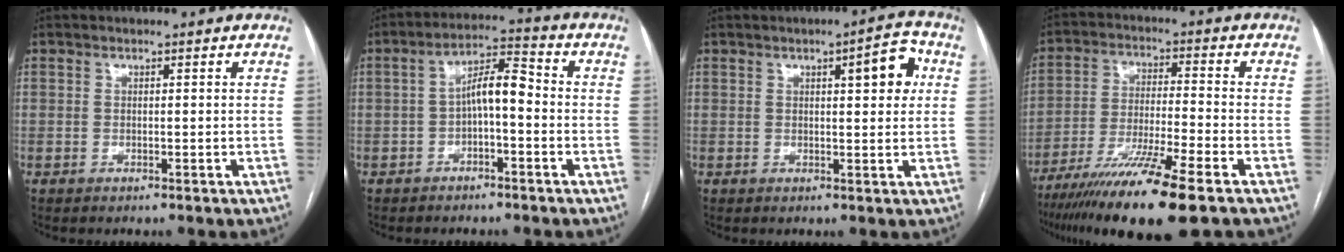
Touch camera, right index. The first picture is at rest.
{"total": 6.4, "force": [-0.9, 1.9, 6.1], "torque": [-0.109, 0.028, -0.018]}
{"total": 5.8, "force": [1.7, 1.4, 5.3], "torque": [-0.070, 0.012, 0.020]}
{"total": 14.8, "force": [-10.1, -0.3, 10.9], "torque": [-0.202, -0.044, -0.176]}